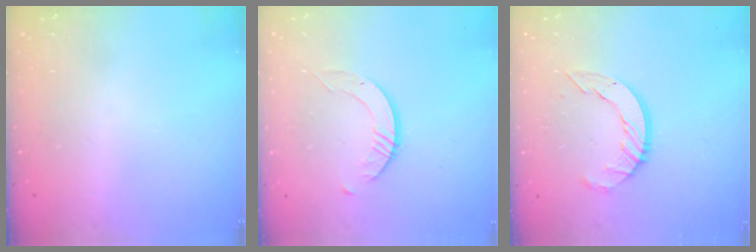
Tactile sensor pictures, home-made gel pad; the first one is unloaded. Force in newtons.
{"total": 2.4, "press": 2.4, "slide": 0.3}
{"total": 9.3, "press": 9.3, "slide": 0.9}